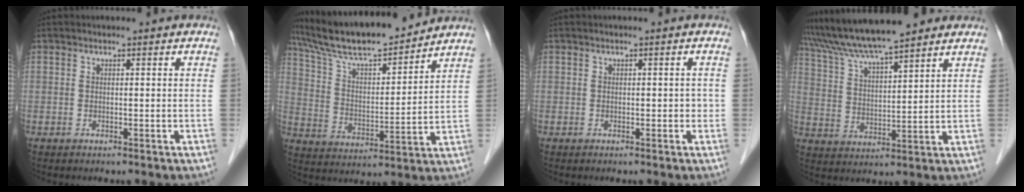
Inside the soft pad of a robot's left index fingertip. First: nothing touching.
{"total": 16.0, "force": [14.5, 1.8, 6.5], "torque": [-0.125, 0.010, 0.256]}
{"total": 0.9, "force": [-0.1, 0.7, 0.6], "torque": [-0.002, 0.004, -0.003]}
{"total": 13.6, "force": [12.0, 1.1, 6.4], "torque": [-0.116, 0.027, 0.210]}